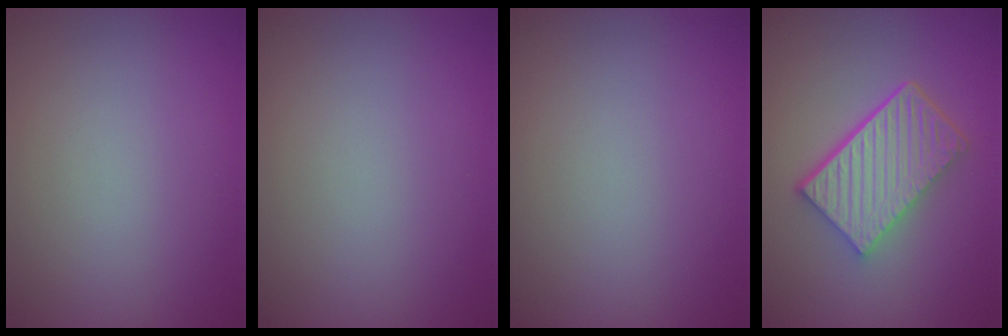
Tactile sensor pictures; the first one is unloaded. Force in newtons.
{"total": 0.0}
{"total": 0.0}
{"total": 6.0, "press": 4.3, "slide": 4.1}